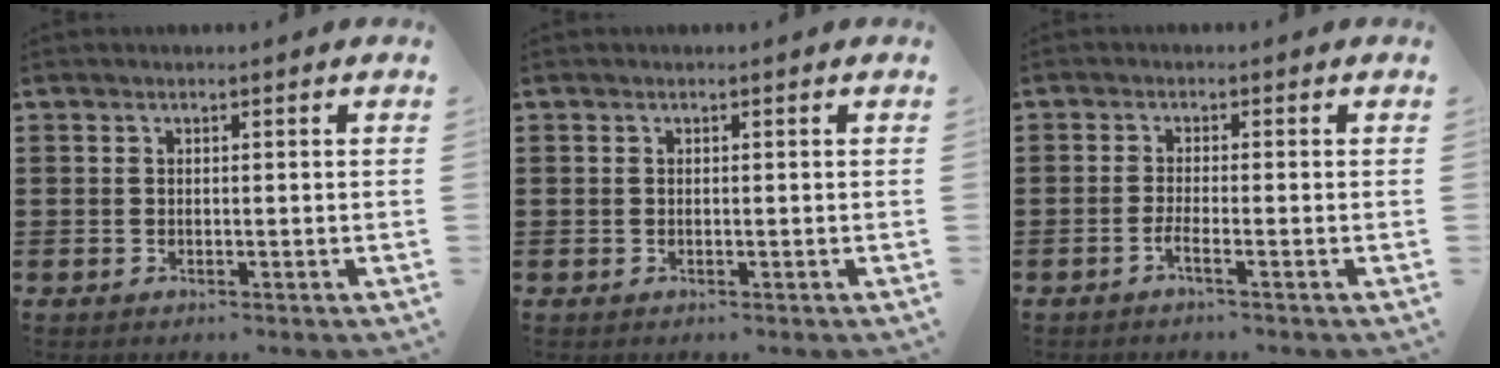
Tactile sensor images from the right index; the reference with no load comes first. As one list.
[{"total": 0.0}, {"total": 2.0, "force": [-1.2, -0.2, 1.5], "torque": [-0.034, -0.006, -0.025]}]